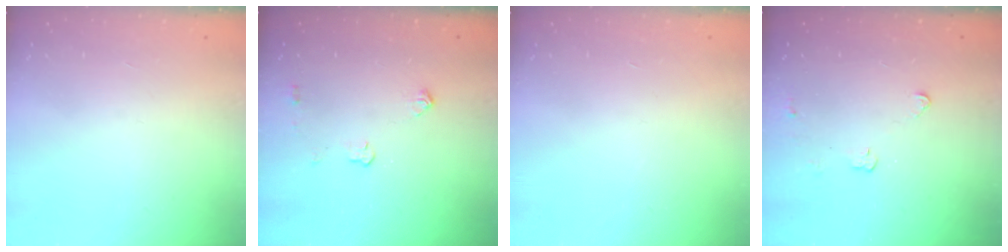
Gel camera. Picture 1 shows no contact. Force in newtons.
{"total": 4.6, "press": 4.6, "slide": 0.7}
{"total": 0.0}
{"total": 3.0, "press": 3.0, "slide": 0.3}